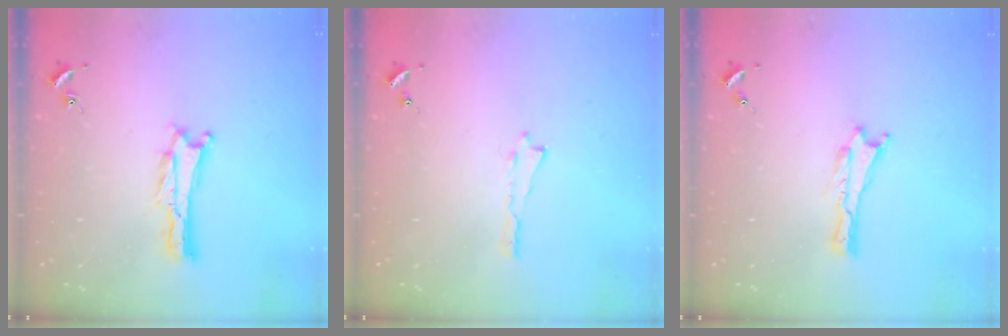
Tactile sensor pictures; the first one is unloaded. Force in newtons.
{"total": 0.0}
{"total": 0.0}